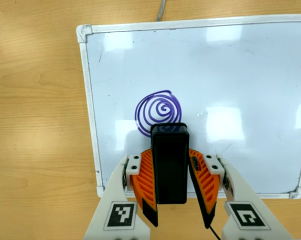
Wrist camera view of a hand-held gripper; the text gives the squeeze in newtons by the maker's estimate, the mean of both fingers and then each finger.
{"total": 5.9, "left": 5.1, "right": 6.8}